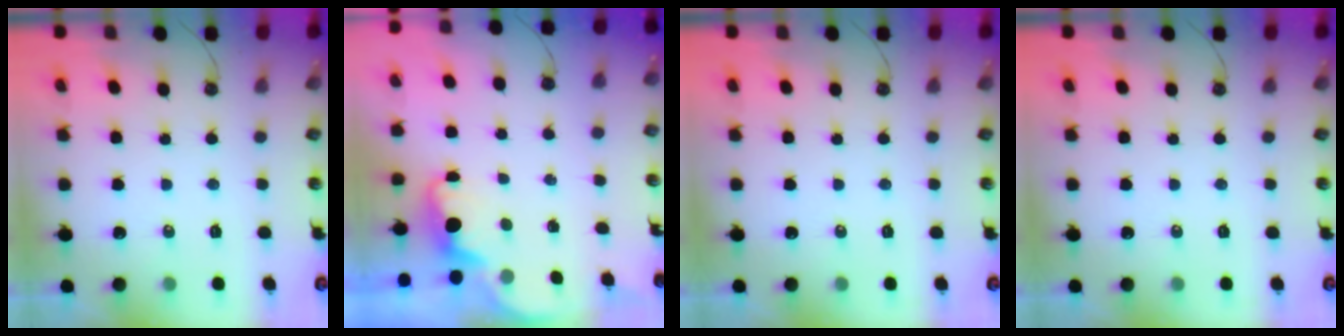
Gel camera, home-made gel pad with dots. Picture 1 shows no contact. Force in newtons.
{"total": 2.1, "press": 2.0, "slide": 0.7}
{"total": 0.0}
{"total": 0.0}